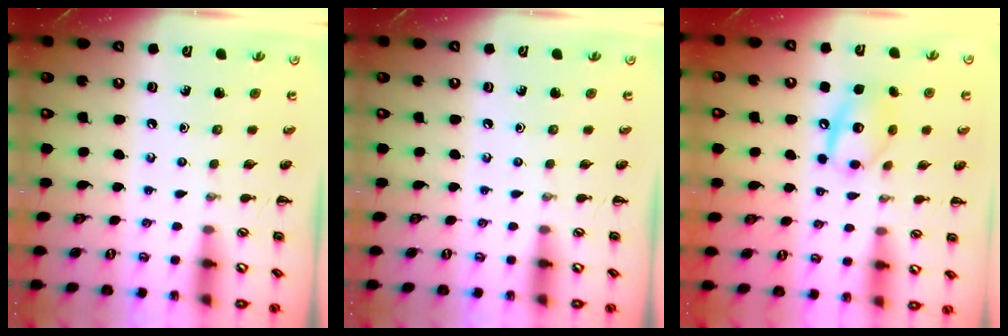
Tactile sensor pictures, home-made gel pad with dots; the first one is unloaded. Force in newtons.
{"total": 0.0}
{"total": 12.0, "press": 11.9, "slide": 1.4}